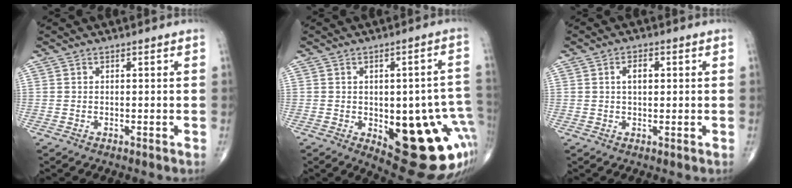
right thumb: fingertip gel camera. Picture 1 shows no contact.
{"total": 20.9, "force": [-5.0, 8.2, 18.5], "torque": [-0.176, 0.014, -0.033]}
{"total": 3.4, "force": [0.8, 1.9, 2.8], "torque": [-0.045, 0.004, 0.012]}